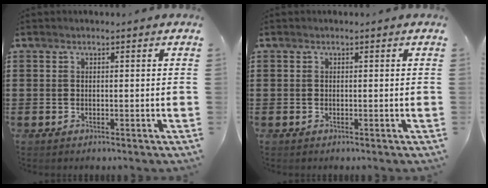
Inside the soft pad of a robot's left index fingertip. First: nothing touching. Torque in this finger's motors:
{"motor_torque": [0.00, 0.00, 0.00, 0.00]}